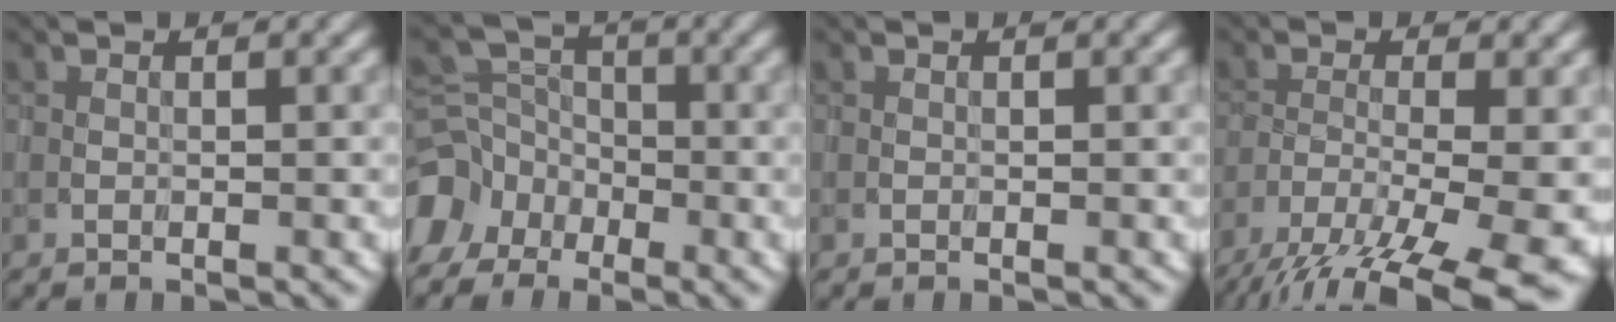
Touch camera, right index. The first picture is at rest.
{"total": 7.3, "force": [-4.3, 5.7, 1.4], "torque": [-0.014, -0.011, -0.083]}
{"total": 0.0}
{"total": 12.1, "force": [-7.9, 3.2, 8.6], "torque": [-0.162, -0.027, -0.115]}